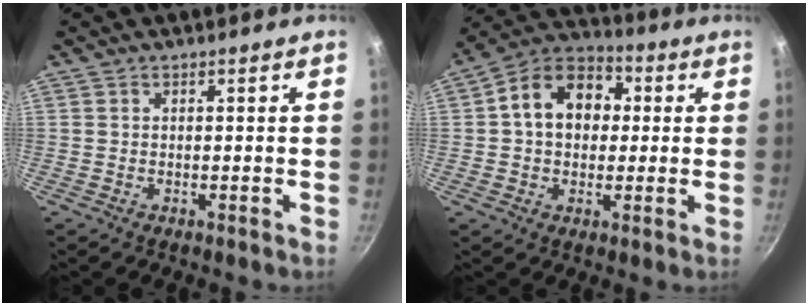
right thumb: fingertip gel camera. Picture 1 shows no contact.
{"total": 13.3, "force": [1.8, 10.1, 8.6], "torque": [-0.102, 0.028, 0.009]}